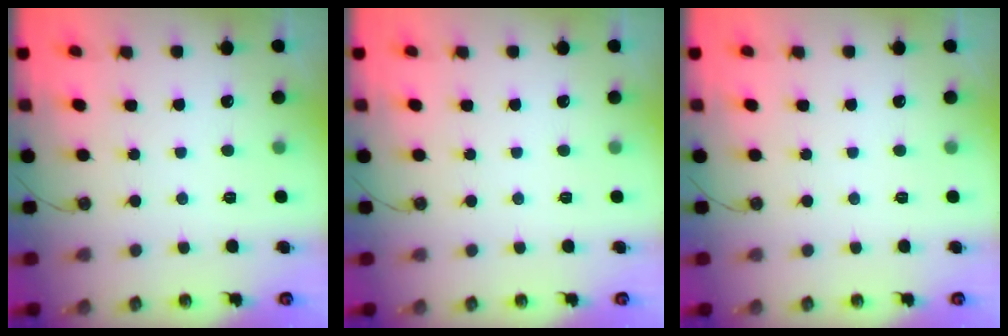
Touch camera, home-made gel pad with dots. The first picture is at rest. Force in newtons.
{"total": 0.0}
{"total": 0.0}